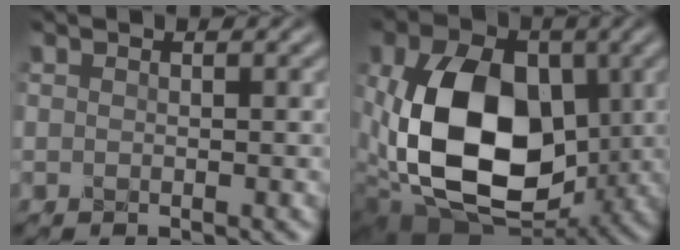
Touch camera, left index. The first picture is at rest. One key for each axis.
{"total": 14.9, "fx": -1.2, "fy": 9.7, "fz": 11.3, "tx": -0.226, "ty": -0.024, "tz": -0.026}